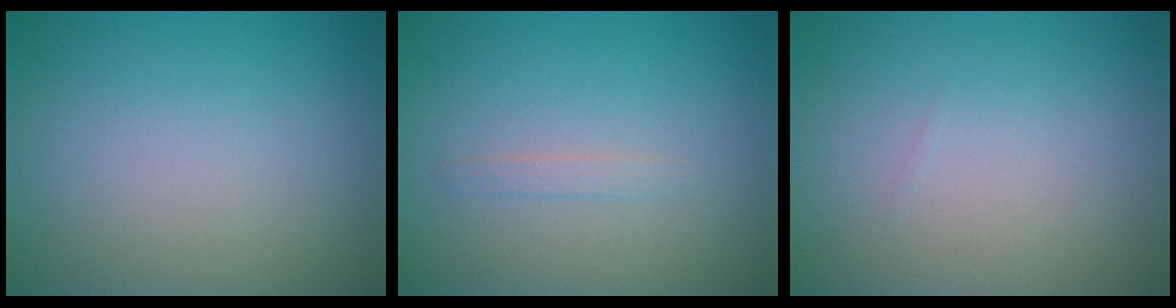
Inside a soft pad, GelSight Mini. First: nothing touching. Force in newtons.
{"total": 0.8, "press": 0.8, "slide": 0.0}
{"total": 0.0}